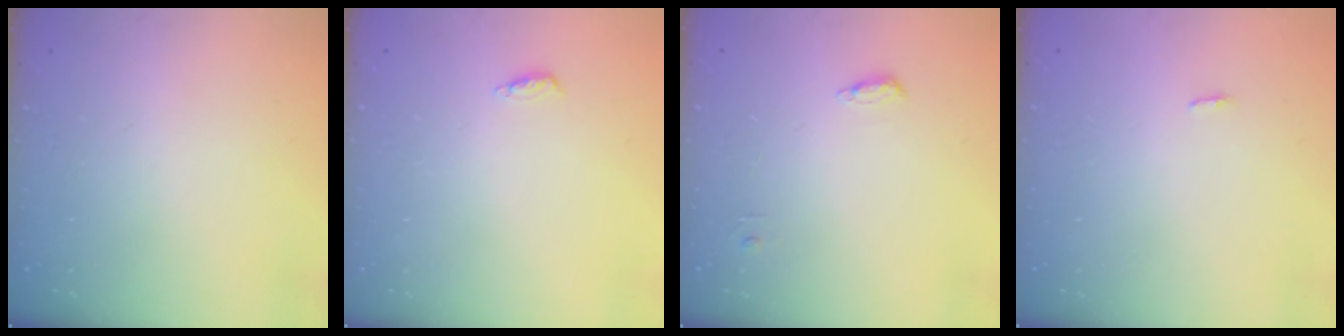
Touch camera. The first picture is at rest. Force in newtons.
{"total": 4.9, "press": 4.4, "slide": 2.0}
{"total": 4.9, "press": 4.8, "slide": 1.0}
{"total": 2.8, "press": 1.8, "slide": 2.2}